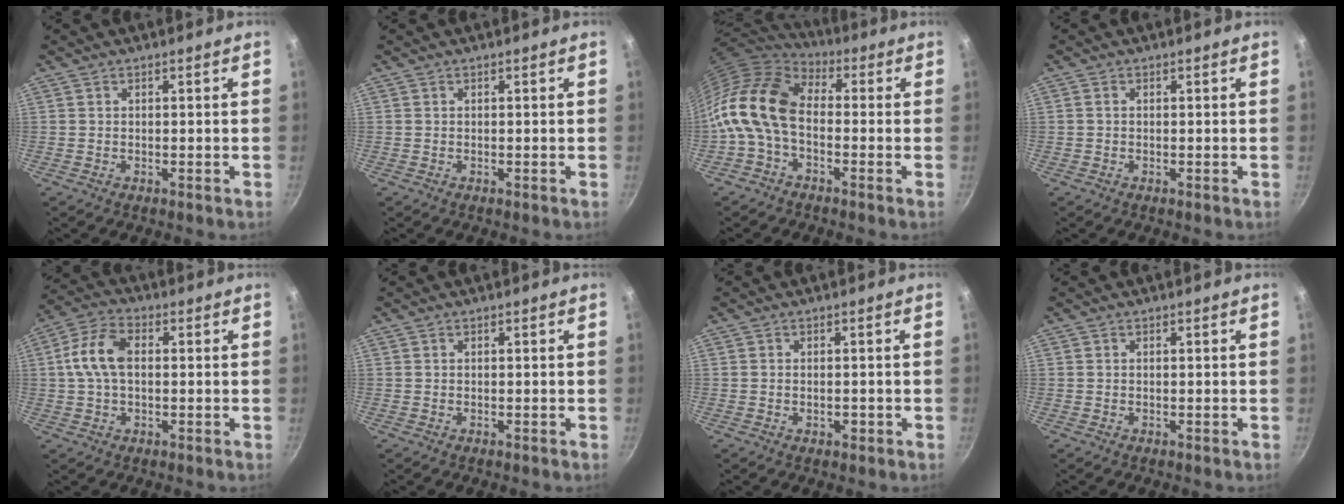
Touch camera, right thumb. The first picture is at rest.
{"total": 0.0}
{"total": 14.5, "force": [-2.1, 9.1, 11.1], "torque": [-0.203, 0.032, -0.065]}
{"total": 0.6, "force": [0.0, 0.4, 0.4], "torque": [-0.007, 0.004, -0.001]}
{"total": 9.2, "force": [0.9, 5.5, 7.3], "torque": [-0.143, 0.024, 0.008]}
{"total": 0.0}
{"total": 1.5, "force": [-0.5, 1.0, 1.1], "torque": [-0.015, 0.001, -0.008]}
{"total": 0.0}